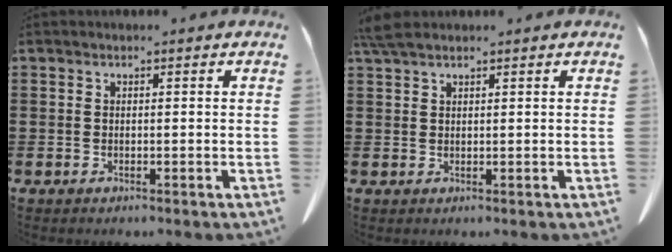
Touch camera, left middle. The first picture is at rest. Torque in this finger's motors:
{"motor_torque": [0.15, 0.16, 0.03, 0.03]}